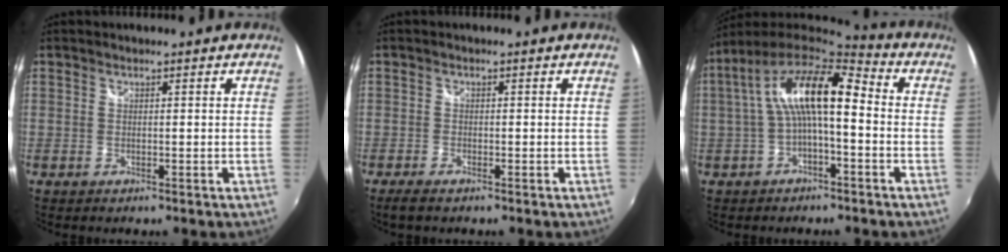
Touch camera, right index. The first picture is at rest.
{"total": 2.7, "force": [-2.1, 0.8, 1.6], "torque": [-0.040, -0.008, -0.040]}
{"total": 13.7, "force": [0.5, 4.5, 12.9], "torque": [-0.236, 0.026, -0.001]}